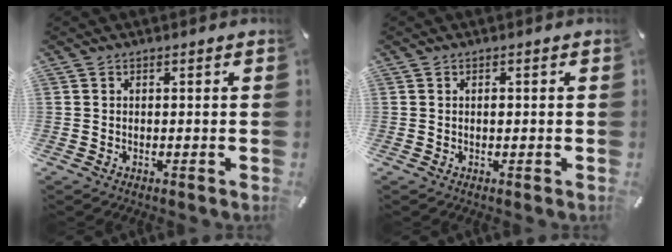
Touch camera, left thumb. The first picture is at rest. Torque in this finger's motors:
{"motor_torque": [0.27, 0.48, 0.38, -0.11, 0.00]}